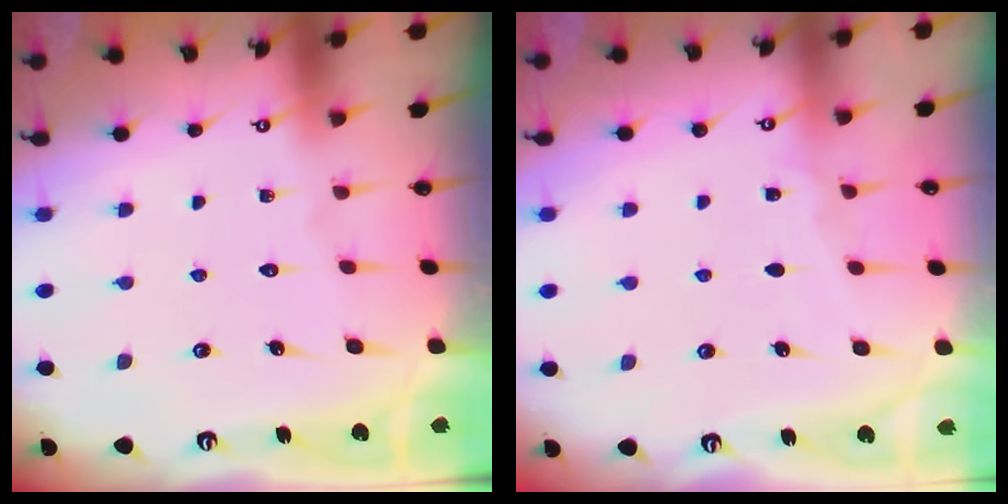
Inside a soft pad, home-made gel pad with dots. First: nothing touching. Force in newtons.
{"total": 2.8, "press": 2.8, "slide": 0.3}